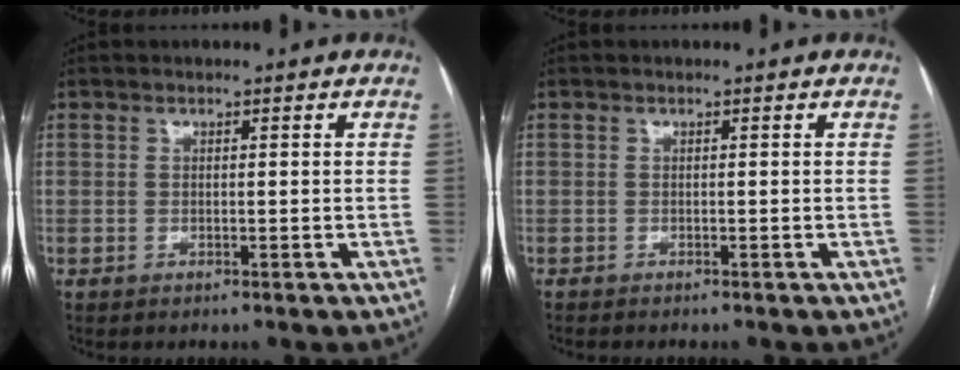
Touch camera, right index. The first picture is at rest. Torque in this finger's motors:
{"motor_torque": [-0.23, -0.18, 0.07, 0.01]}